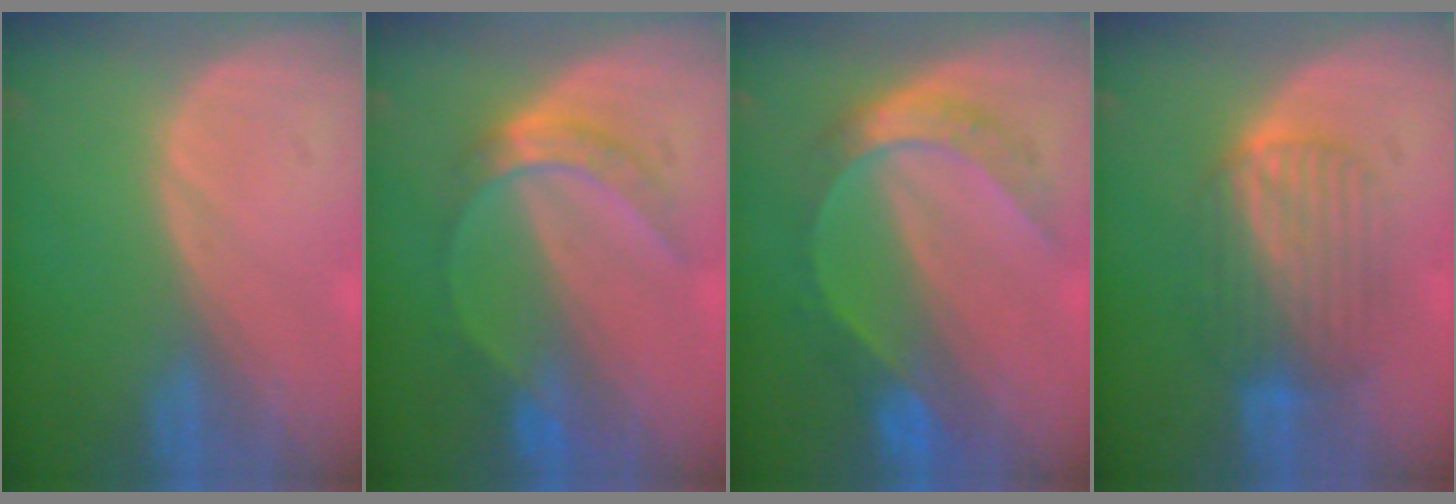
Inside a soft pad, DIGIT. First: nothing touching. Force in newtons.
{"total": 5.1, "press": 5.1, "slide": 0.5}
{"total": 6.7, "press": 6.6, "slide": 0.4}
{"total": 6.7, "press": 6.6, "slide": 0.6}